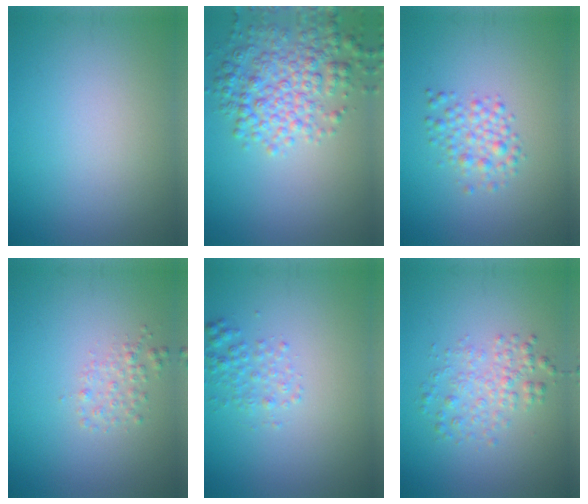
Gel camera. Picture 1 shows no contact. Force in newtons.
{"total": 5.8, "press": 5.8, "slide": 0.2}
{"total": 2.4, "press": 2.4, "slide": 0.1}
{"total": 1.5, "press": 1.5, "slide": 0.1}
{"total": 1.7, "press": 1.7, "slide": 0.1}
{"total": 2.7, "press": 2.7, "slide": 0.0}